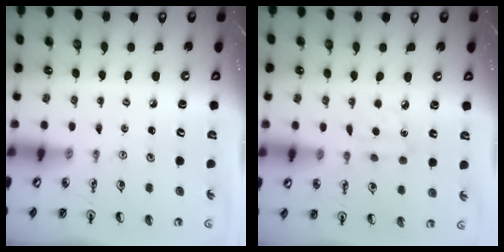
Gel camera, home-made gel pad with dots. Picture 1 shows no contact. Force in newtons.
{"total": 5.7, "press": 5.7, "slide": 0.7}